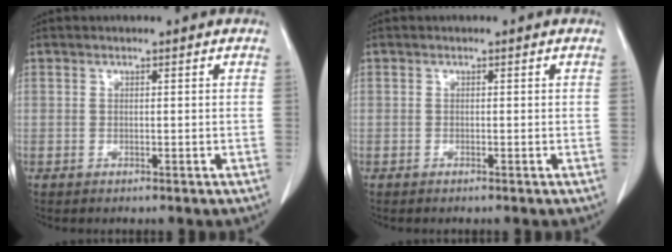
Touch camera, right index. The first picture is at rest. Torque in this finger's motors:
{"motor_torque": [-0.02, 0.20, 0.00, -0.01]}